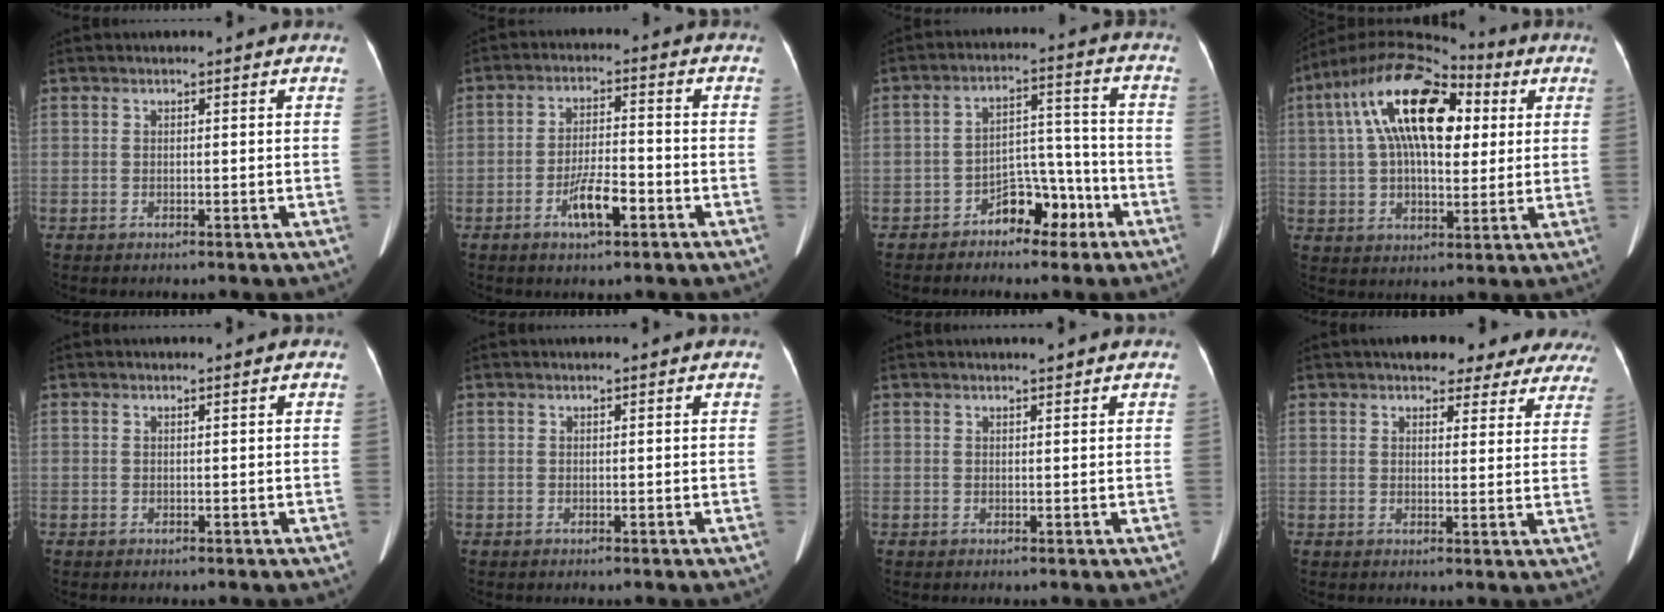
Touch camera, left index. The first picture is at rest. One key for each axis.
{"total": 5.9, "fx": -3.0, "fy": 1.4, "fz": 4.8, "tx": -0.096, "ty": 0.000, "tz": -0.054}
{"total": 7.0, "fx": -4.6, "fy": 3.7, "fz": 3.8, "tx": -0.057, "ty": 0.034, "tz": -0.072}
{"total": 18.3, "fx": 5.4, "fy": 8.5, "fz": 15.4, "tx": -0.301, "ty": 0.055, "tz": 0.087}
{"total": 0.0}
{"total": 0.0}
{"total": 0.9, "fx": 0.8, "fy": 0.0, "fz": 0.5, "tx": -0.009, "ty": 0.002, "tz": 0.014}
{"total": 15.5, "fx": 13.5, "fy": 5.3, "fz": 5.5, "tx": -0.038, "ty": 0.009, "tz": 0.139}